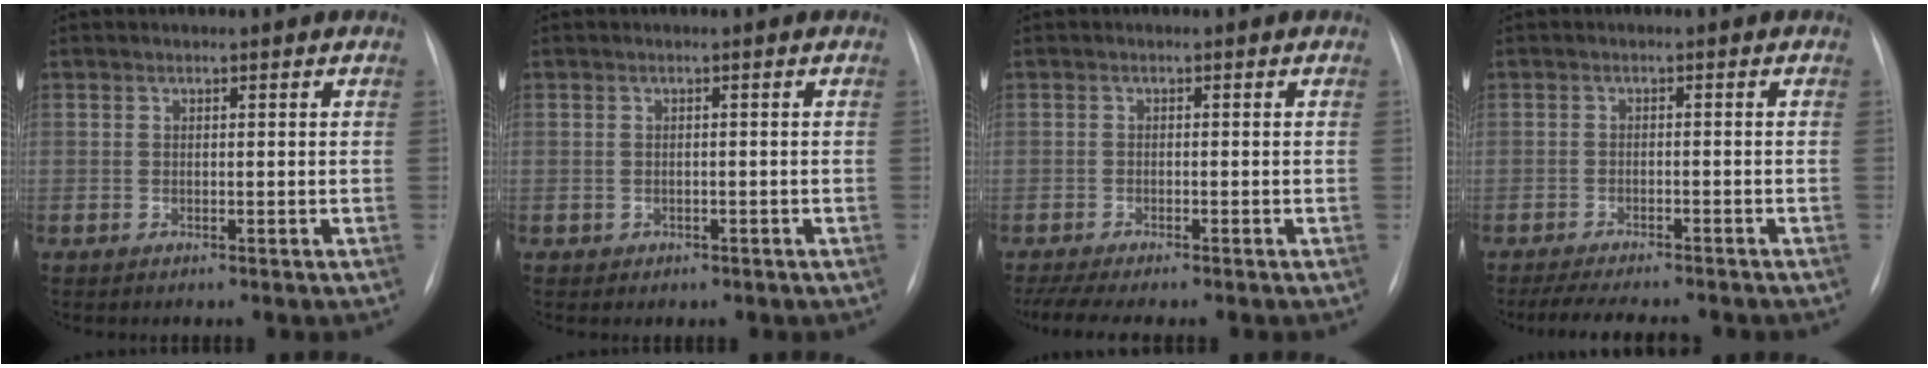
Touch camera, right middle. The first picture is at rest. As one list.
[{"total": 1.1, "force": [-0.4, 0.9, 0.2], "torque": [-0.005, 0.004, 0.001]}, {"total": 6.2, "force": [-5.1, 0.6, 3.5], "torque": [-0.056, -0.005, -0.080]}, {"total": 10.4, "force": [-9.2, 1.8, 4.5], "torque": [-0.066, -0.008, -0.126]}]